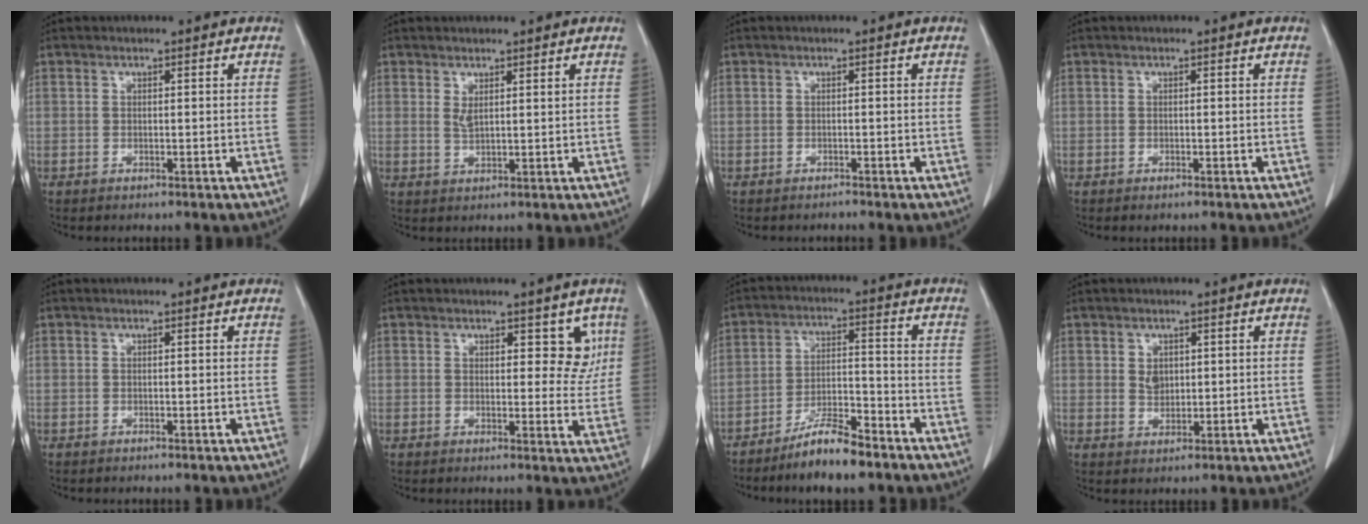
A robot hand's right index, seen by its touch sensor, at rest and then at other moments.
{"total": 1.7, "force": [1.0, 0.4, 1.4], "torque": [-0.032, -0.003, 0.024]}
{"total": 0.6, "force": [-0.6, 0.0, 0.0], "torque": [-0.004, -0.002, -0.011]}
{"total": 0.7, "force": [-0.6, 0.2, 0.5], "torque": [-0.011, -0.002, -0.006]}
{"total": 0.0}
{"total": 5.0, "force": [2.4, 2.8, 3.4], "torque": [-0.014, -0.004, 0.024]}
{"total": 9.2, "force": [-7.1, 1.4, 5.7], "torque": [-0.104, -0.010, -0.128]}
{"total": 2.4, "force": [0.6, 1.8, 1.4], "torque": [-0.023, -0.002, 0.014]}